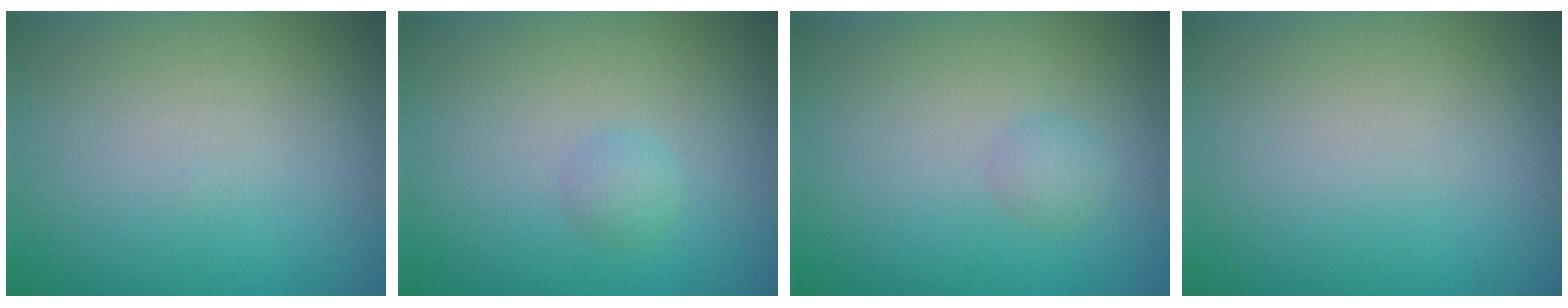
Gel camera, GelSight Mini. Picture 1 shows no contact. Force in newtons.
{"total": 1.1, "press": 1.1, "slide": 0.0}
{"total": 1.1, "press": 1.1, "slide": 0.0}
{"total": 0.0}